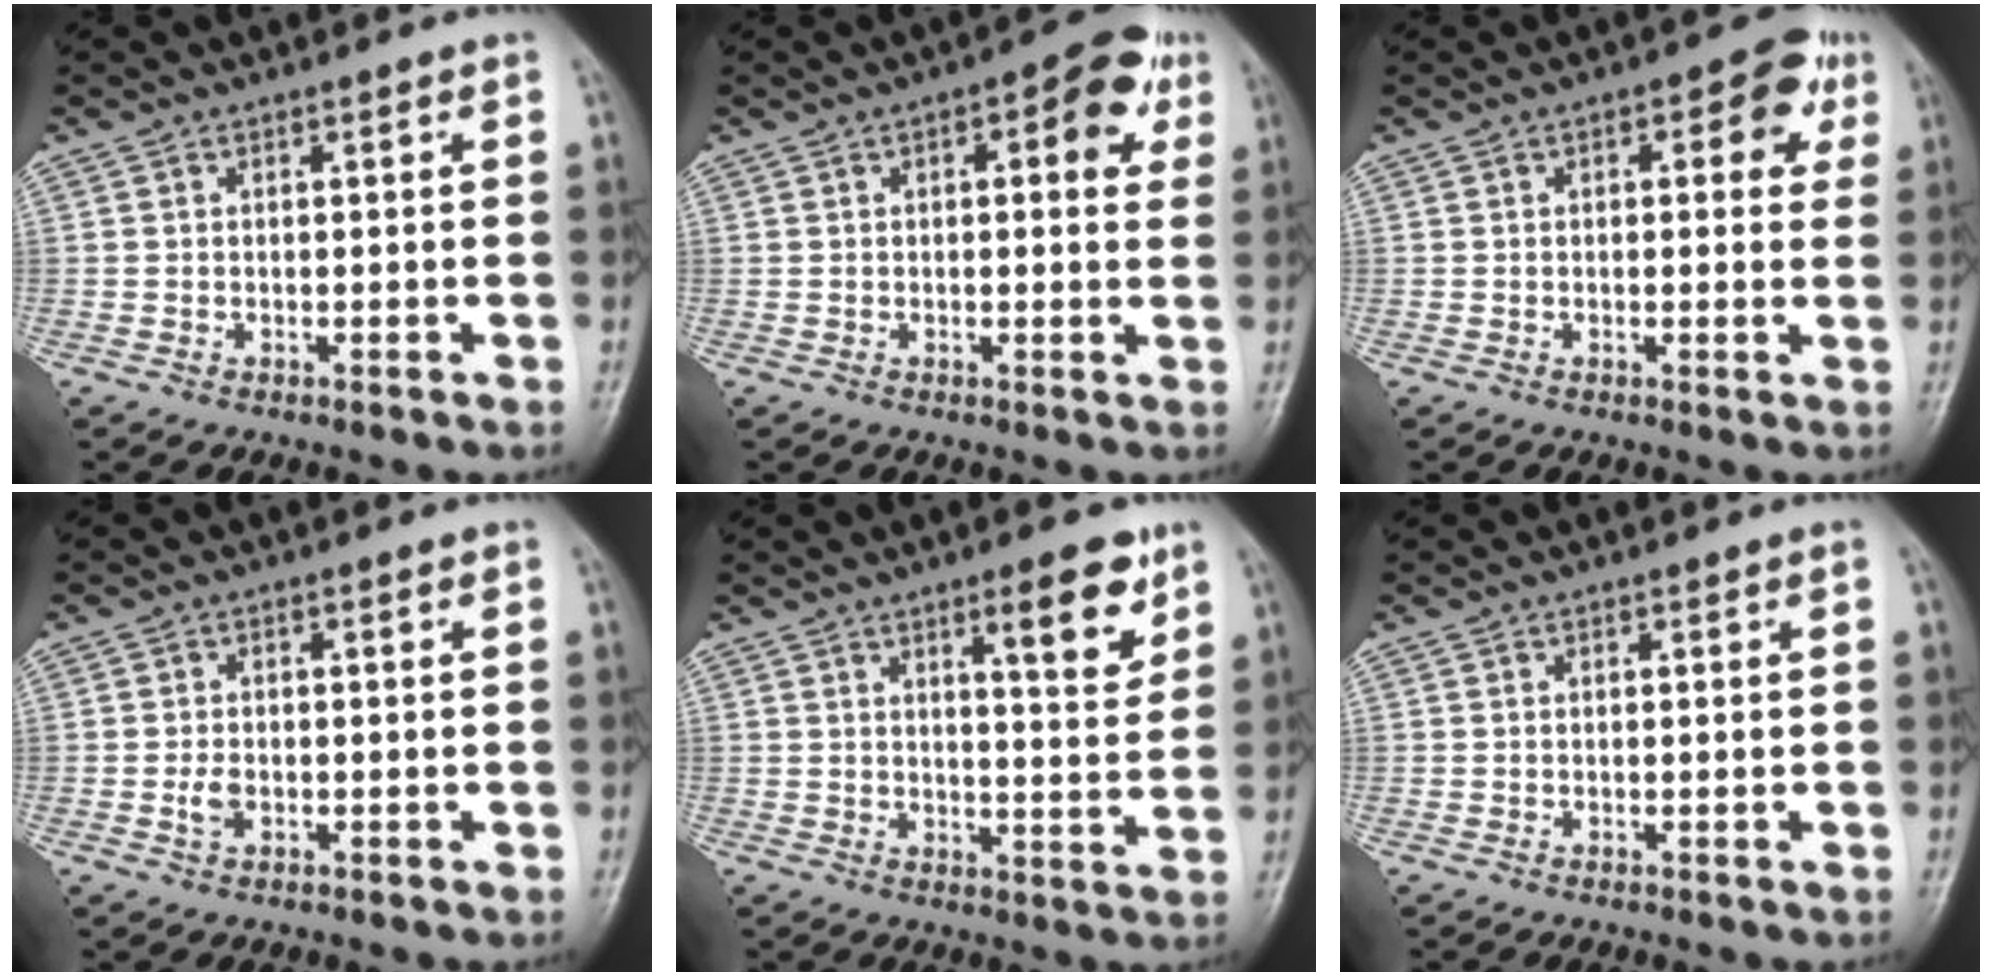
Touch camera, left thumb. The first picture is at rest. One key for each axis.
{"total": 8.3, "fx": 3.1, "fy": 3.5, "fz": 6.9, "tx": -0.066, "ty": 0.007, "tz": 0.031}
{"total": 6.2, "fx": 2.3, "fy": 3.1, "fz": 4.9, "tx": -0.031, "ty": 0.002, "tz": 0.019}
{"total": 2.4, "fx": -0.7, "fy": 1.6, "fz": 1.7, "tx": -0.031, "ty": 0.006, "tz": -0.013}
{"total": 8.6, "fx": 4.9, "fy": 2.3, "fz": 6.6, "tx": -0.083, "ty": -0.031, "tz": 0.071}
{"total": 0.0}